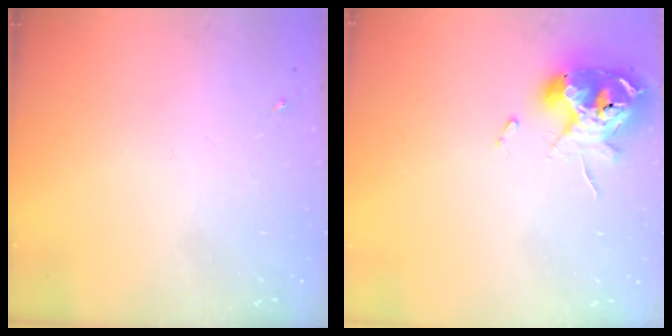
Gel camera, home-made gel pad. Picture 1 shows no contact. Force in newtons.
{"total": 14.0, "press": 13.9, "slide": 1.7}